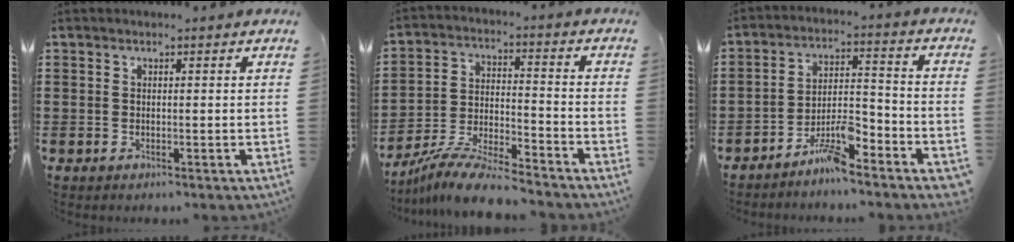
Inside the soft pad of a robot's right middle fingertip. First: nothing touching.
{"total": 9.5, "force": [-8.8, 0.8, 3.4], "torque": [-0.067, 0.013, -0.171]}
{"total": 7.1, "force": [-5.8, 1.3, 3.8], "torque": [-0.081, 0.005, -0.114]}